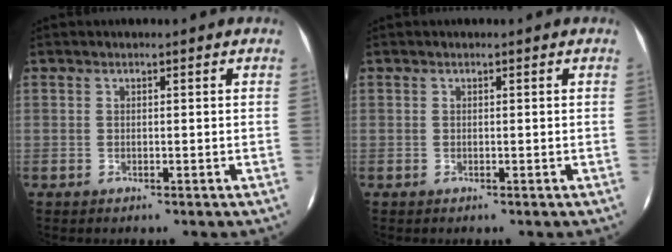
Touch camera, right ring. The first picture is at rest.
{"total": 0.0}